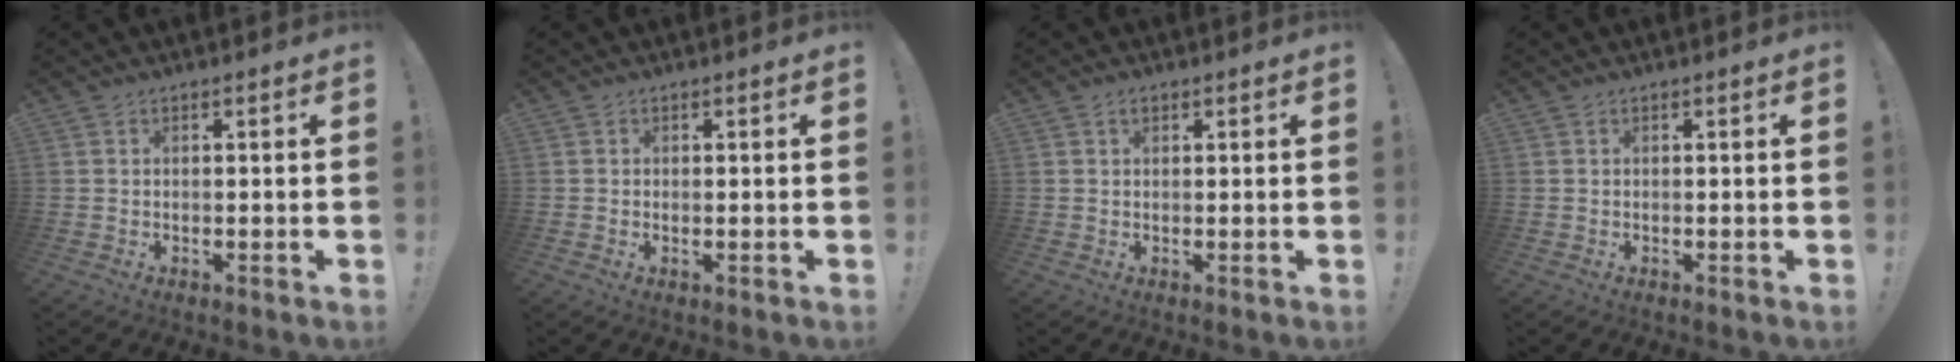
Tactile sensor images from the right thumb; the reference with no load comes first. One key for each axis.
{"total": 0.0}
{"total": 1.4, "fx": 0.8, "fy": 0.8, "fz": 0.7, "tx": -0.014, "ty": 0.003, "tz": 0.015}
{"total": 0.0}